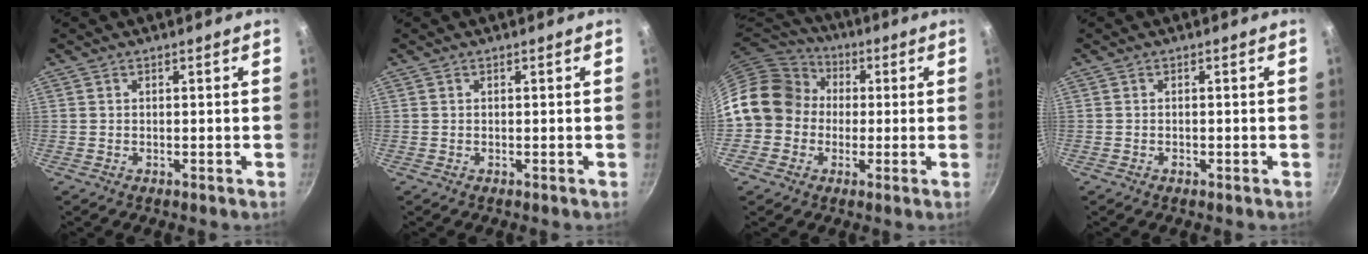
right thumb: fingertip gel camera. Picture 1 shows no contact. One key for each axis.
{"total": 0.0}
{"total": 14.6, "fx": -0.1, "fy": 12.9, "fz": 6.8, "tx": -0.090, "ty": 0.040, "tz": -0.018}
{"total": 0.7, "fx": -0.4, "fy": 0.4, "fz": 0.4, "tx": -0.008, "ty": 0.003, "tz": -0.007}